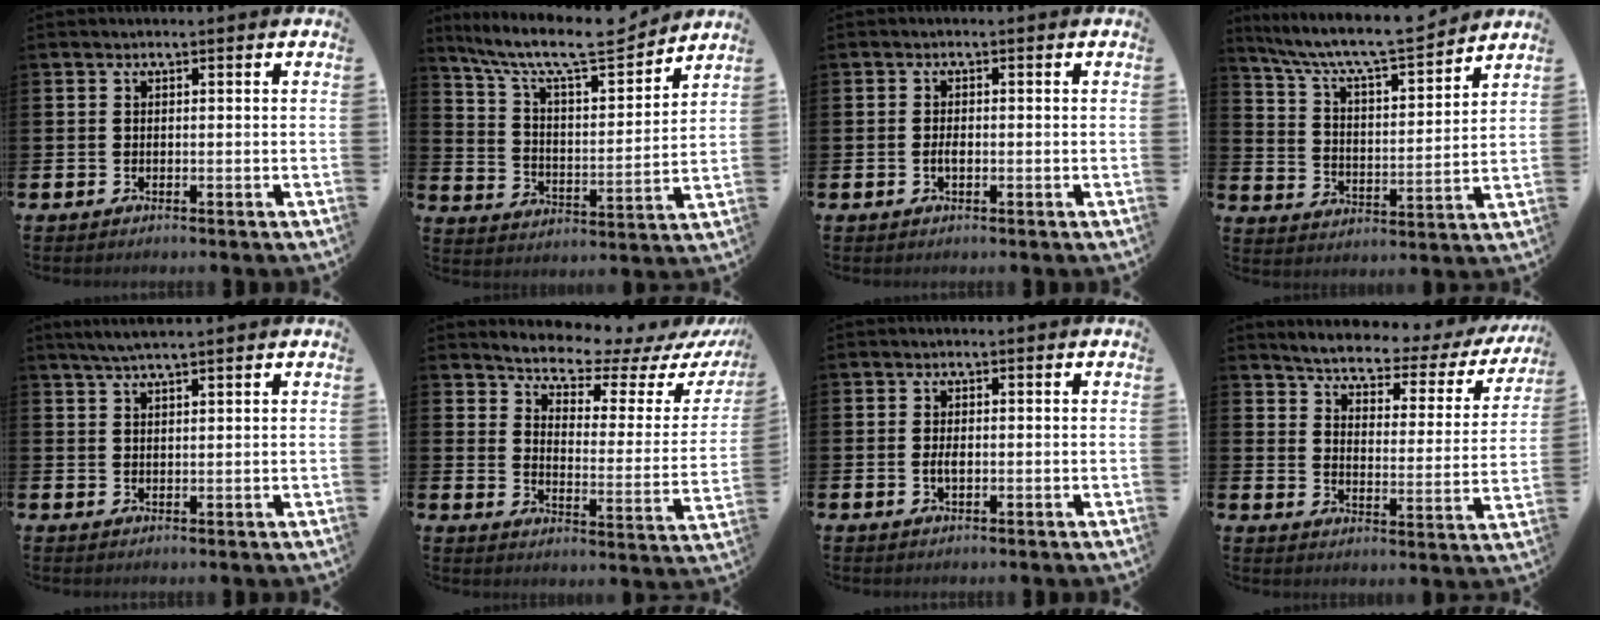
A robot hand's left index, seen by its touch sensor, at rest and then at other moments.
{"total": 10.4, "force": [9.0, 2.2, 4.8], "torque": [-0.116, -0.061, 0.150]}
{"total": 1.4, "force": [-0.3, 0.7, 1.2], "torque": [-0.018, 0.000, -0.008]}
{"total": 8.7, "force": [8.1, 0.8, 3.0], "torque": [-0.095, -0.057, 0.139]}
{"total": 3.2, "force": [2.7, 0.1, 1.7], "torque": [-0.035, -0.003, 0.049]}
{"total": 6.6, "force": [6.4, 1.0, 1.2], "torque": [-0.043, -0.060, 0.106]}
{"total": 1.6, "force": [-0.2, 0.8, 1.4], "torque": [-0.023, 0.001, -0.005]}
{"total": 4.4, "force": [4.0, 1.1, 1.4], "torque": [-0.052, -0.032, 0.059]}